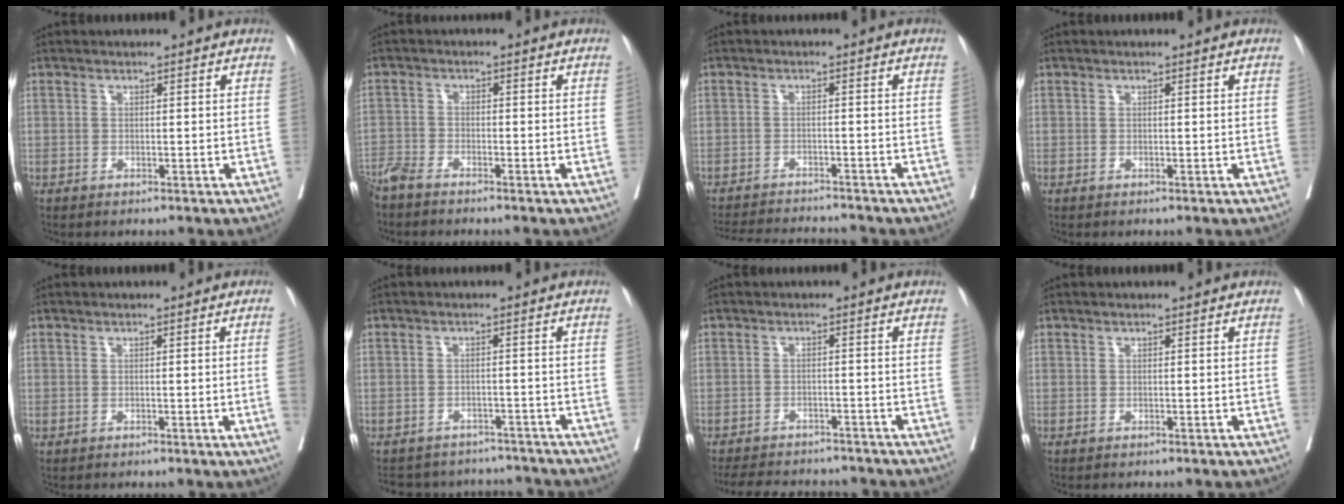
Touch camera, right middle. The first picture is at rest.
{"total": 3.8, "force": [-3.6, 0.3, 1.4], "torque": [-0.022, -0.011, -0.073]}
{"total": 10.5, "force": [-10.1, 0.9, 2.8], "torque": [-0.042, -0.004, -0.145]}
{"total": 0.0}
{"total": 1.5, "force": [0.0, -0.8, 1.3], "torque": [-0.018, 0.001, 0.001]}
{"total": 10.7, "force": [-10.0, 3.6, 1.1], "torque": [-0.020, 0.020, -0.122]}
{"total": 11.4, "force": [-10.2, 3.8, 3.3], "torque": [-0.059, 0.004, -0.134]}
{"total": 0.0}